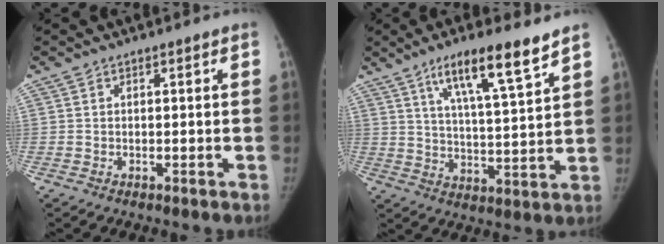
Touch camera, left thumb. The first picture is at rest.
{"total": 12.7, "force": [8.1, 1.8, 9.6], "torque": [-0.154, -0.040, 0.139]}